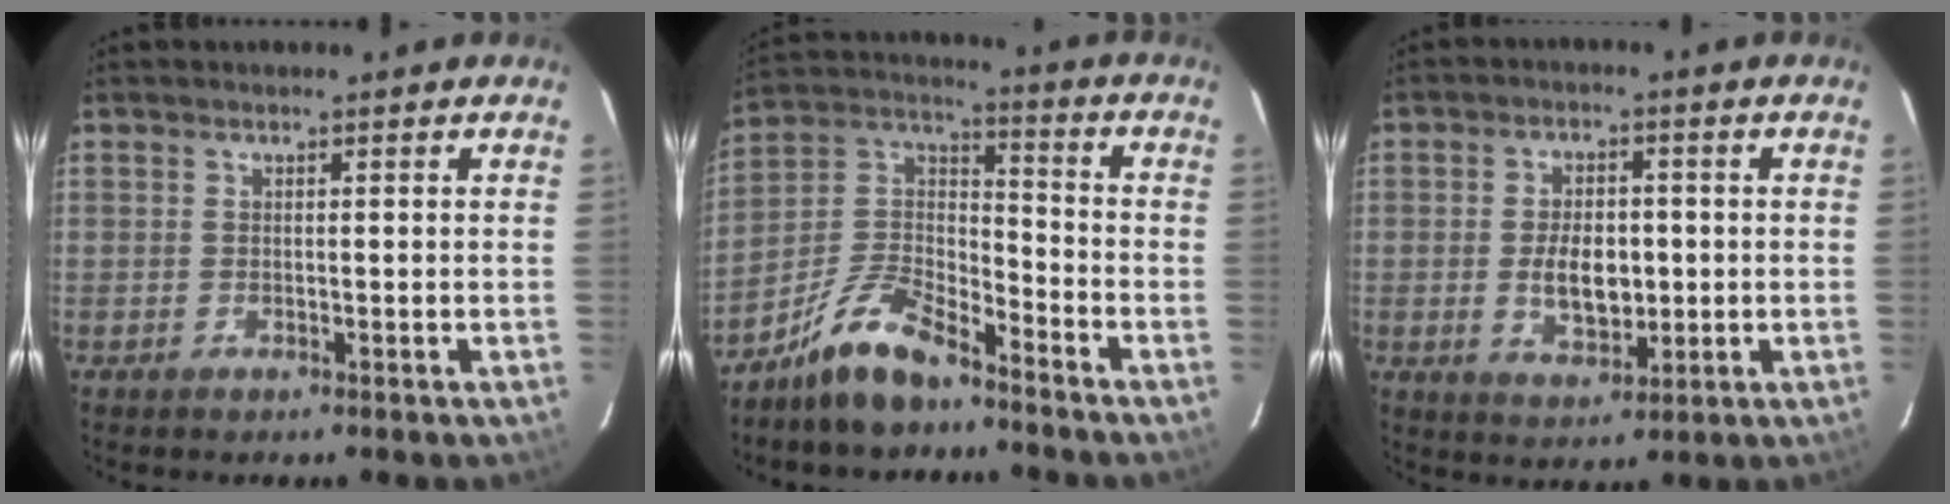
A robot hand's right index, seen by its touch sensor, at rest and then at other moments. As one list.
[{"total": 11.7, "force": [-8.7, 3.9, 6.8], "torque": [-0.153, 0.030, -0.168]}, {"total": 7.8, "force": [-0.7, 4.6, 6.3], "torque": [-0.115, -0.001, -0.004]}]